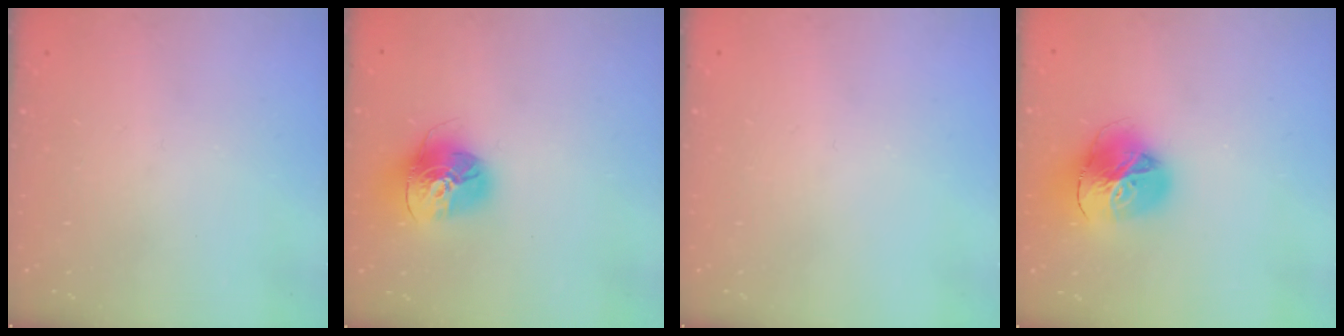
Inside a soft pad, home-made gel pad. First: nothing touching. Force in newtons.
{"total": 16.4, "press": 16.3, "slide": 1.8}
{"total": 0.0}
{"total": 18.2, "press": 18.1, "slide": 2.0}